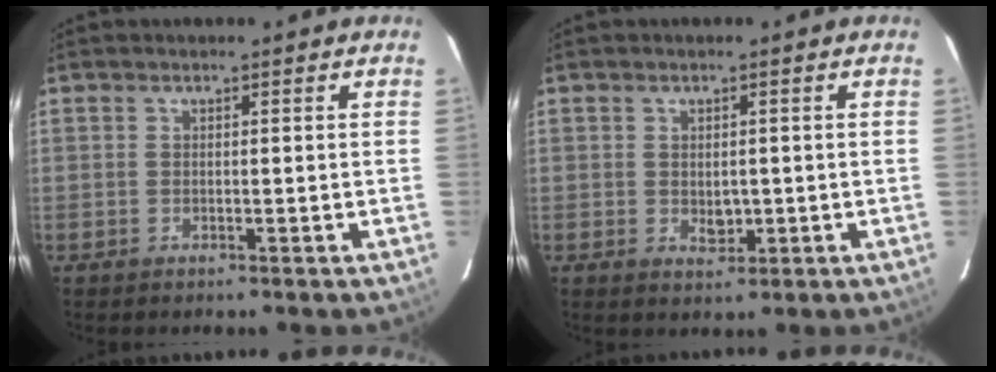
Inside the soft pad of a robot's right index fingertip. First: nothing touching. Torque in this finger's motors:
{"motor_torque": [0.23, -0.10, 0.04, 0.04]}